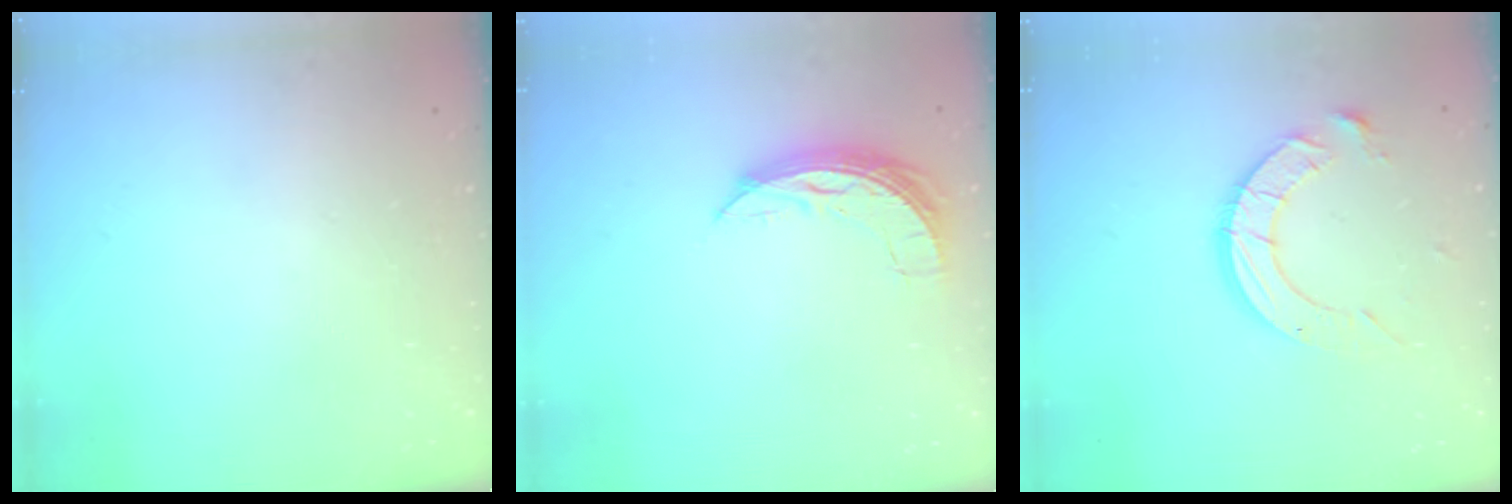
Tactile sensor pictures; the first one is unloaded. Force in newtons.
{"total": 6.8, "press": 6.8, "slide": 0.4}
{"total": 10.8, "press": 10.8, "slide": 0.7}